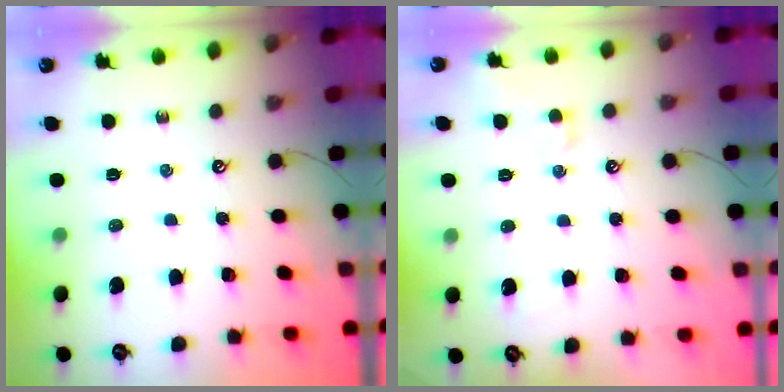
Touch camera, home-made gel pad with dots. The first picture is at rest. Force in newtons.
{"total": 2.2, "press": 2.1, "slide": 0.5}